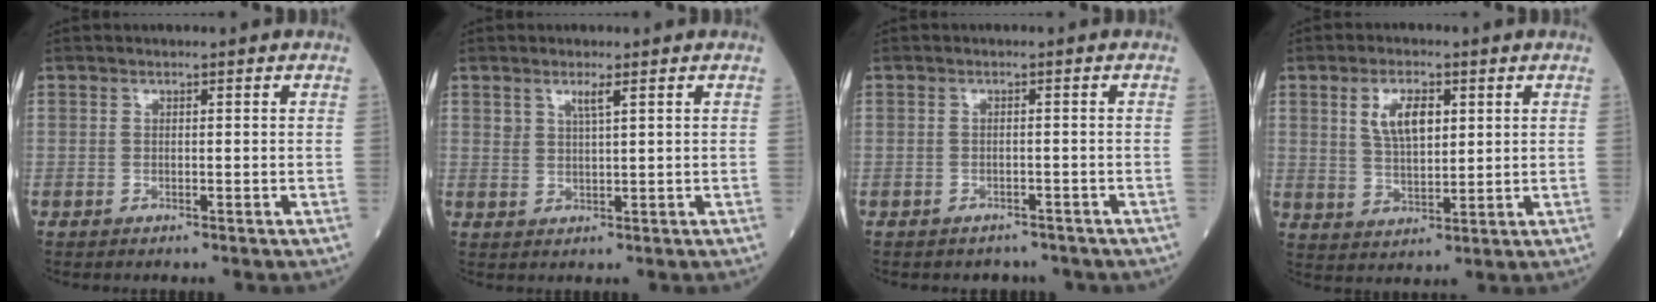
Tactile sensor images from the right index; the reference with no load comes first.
{"total": 2.3, "force": [1.4, 0.2, 1.7], "torque": [-0.037, -0.001, 0.028]}
{"total": 4.5, "force": [-3.8, 2.3, 0.7], "torque": [-0.007, 0.009, -0.040]}
{"total": 6.7, "force": [2.5, 2.9, 5.5], "torque": [-0.107, 0.005, 0.054]}